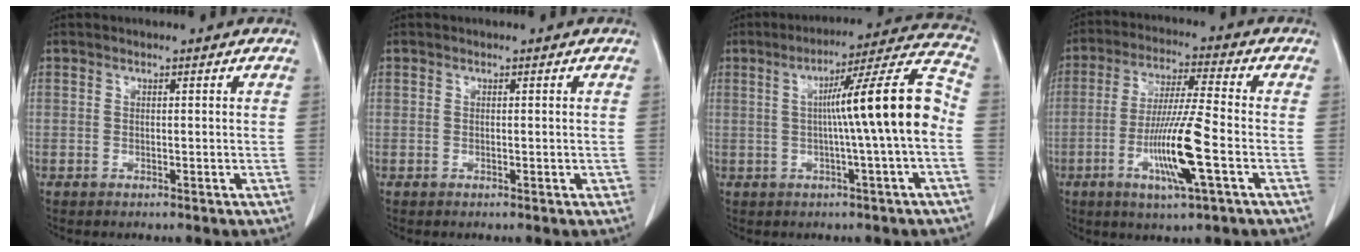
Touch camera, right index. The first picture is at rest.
{"total": 0.7, "force": [0.0, 0.5, 0.5], "torque": [-0.005, 0.000, 0.001]}
{"total": 13.5, "force": [-0.5, -1.1, 13.4], "torque": [-0.197, 0.020, -0.013]}
{"total": 11.9, "force": [-3.7, -0.1, 11.3], "torque": [-0.219, -0.015, -0.071]}